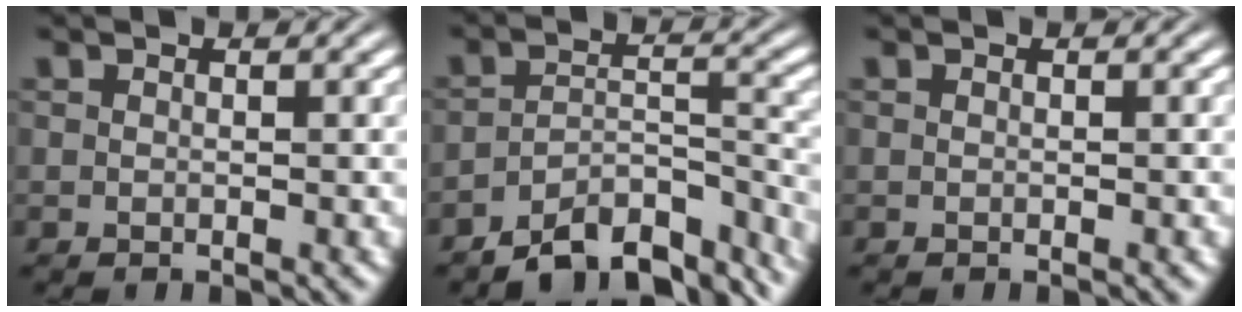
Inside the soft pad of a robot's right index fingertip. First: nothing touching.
{"total": 9.1, "force": [-7.7, 2.8, 4.1], "torque": [-0.050, -0.029, -0.109]}
{"total": 0.0}